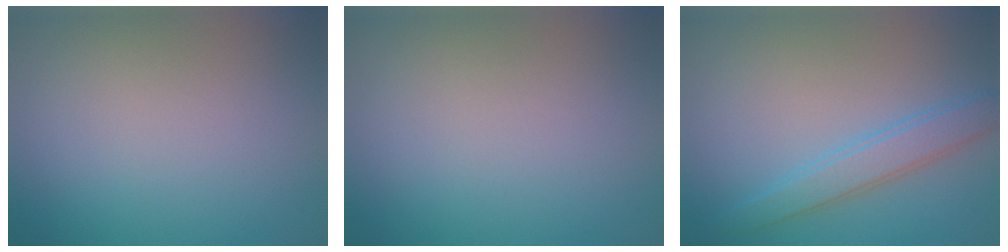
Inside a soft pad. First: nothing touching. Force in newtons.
{"total": 0.0}
{"total": 3.1, "press": 3.1, "slide": 0.1}